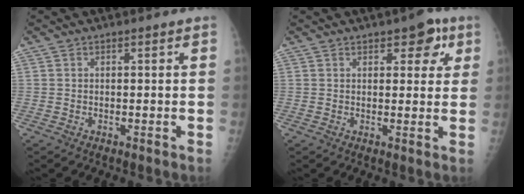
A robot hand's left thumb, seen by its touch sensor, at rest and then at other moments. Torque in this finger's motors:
{"motor_torque": [-0.27, 0.06, 0.04, 0.04, 0.02]}